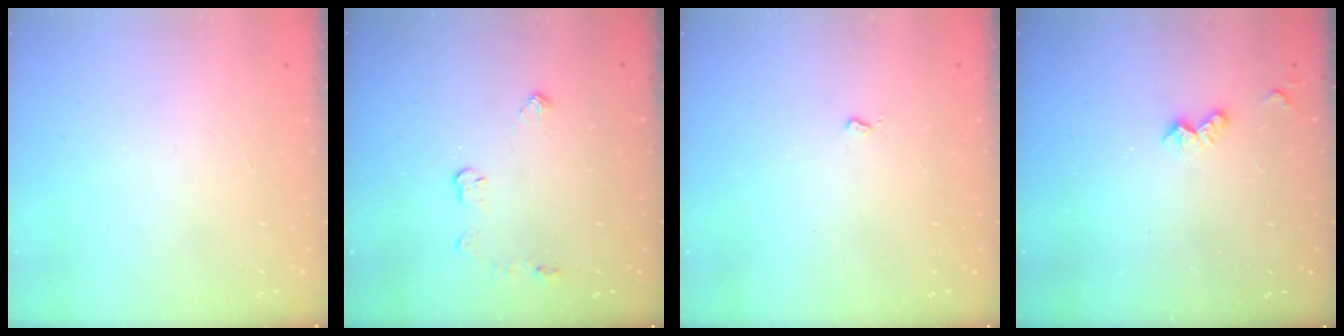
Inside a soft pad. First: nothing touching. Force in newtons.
{"total": 4.3, "press": 4.3, "slide": 0.6}
{"total": 2.7, "press": 2.6, "slide": 0.4}
{"total": 4.7, "press": 4.6, "slide": 0.7}